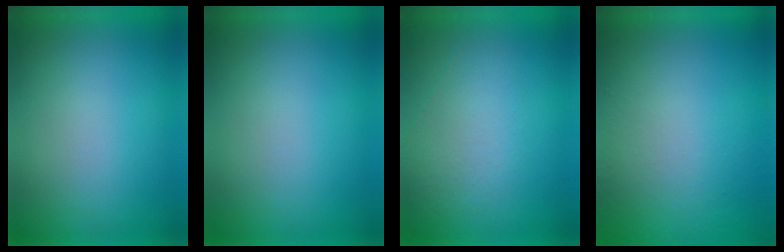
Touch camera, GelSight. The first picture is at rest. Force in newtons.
{"total": 0.0}
{"total": 1.0}
{"total": 5.2}